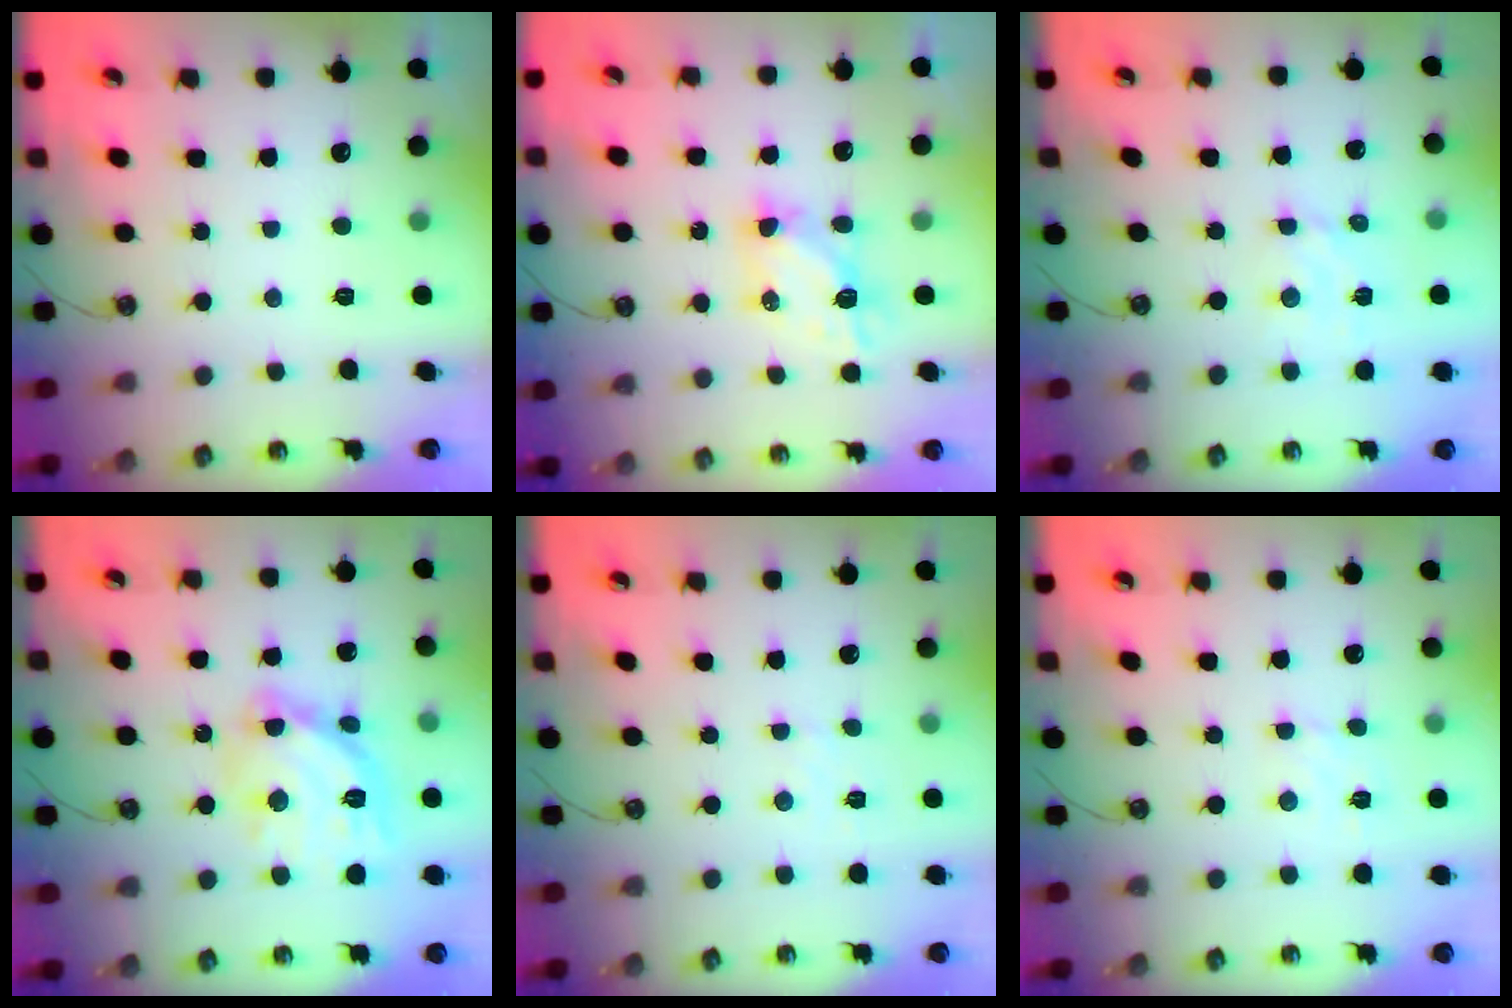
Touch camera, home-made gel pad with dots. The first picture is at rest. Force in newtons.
{"total": 6.1, "press": 6.1, "slide": 0.3}
{"total": 3.1, "press": 3.1, "slide": 0.1}
{"total": 16.6, "press": 16.6, "slide": 1.3}
{"total": 2.9, "press": 2.9, "slide": 0.4}
{"total": 3.0, "press": 2.9, "slide": 0.5}